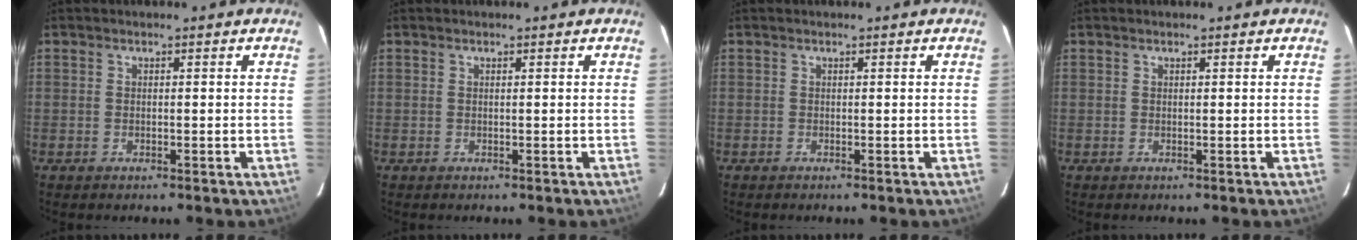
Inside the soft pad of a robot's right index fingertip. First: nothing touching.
{"total": 0.0}
{"total": 0.0}
{"total": 0.0}